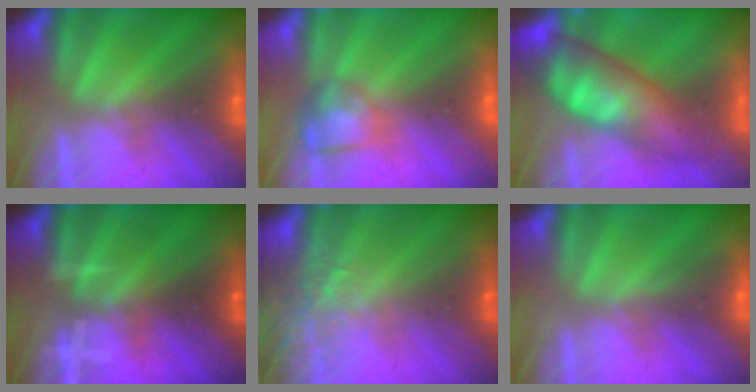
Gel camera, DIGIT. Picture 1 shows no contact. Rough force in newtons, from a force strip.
{"total": 3.5}
{"total": 7.8}
{"total": 3.1}
{"total": 7.3}
{"total": 2.9}